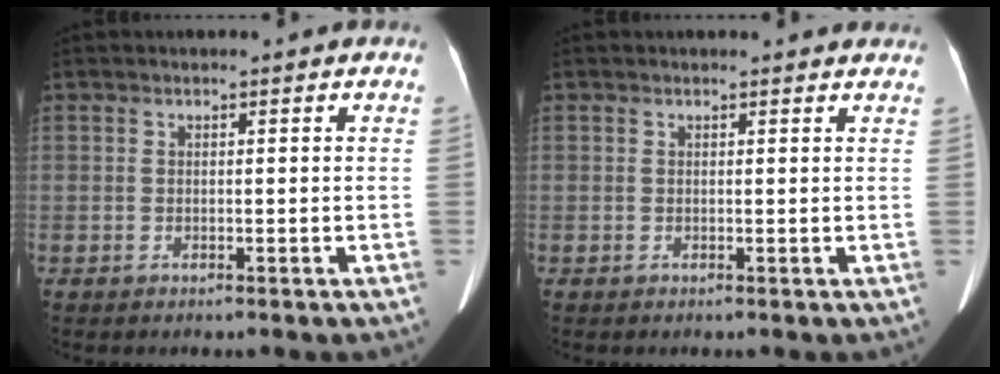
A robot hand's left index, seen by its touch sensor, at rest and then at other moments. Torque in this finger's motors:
{"motor_torque": [0.15, -0.13, -0.03, 0.02]}